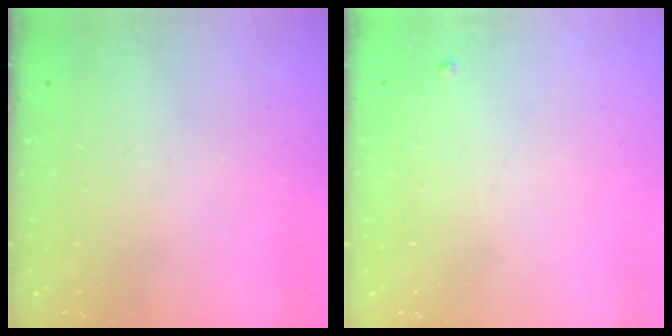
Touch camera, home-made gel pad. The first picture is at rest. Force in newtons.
{"total": 2.4, "press": 2.4, "slide": 0.4}